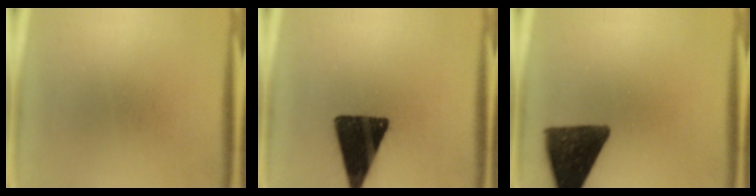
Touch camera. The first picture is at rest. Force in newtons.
{"total": 16.5}
{"total": 13.0}